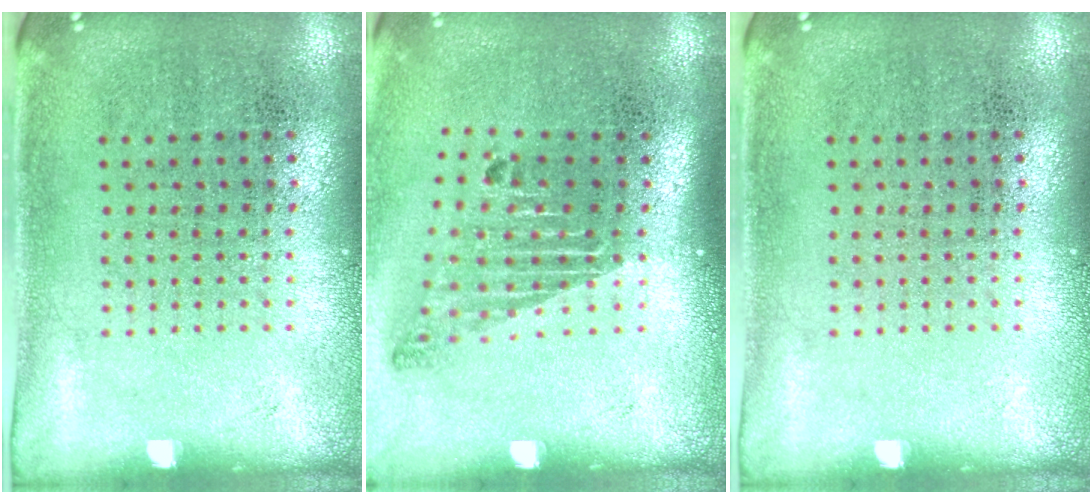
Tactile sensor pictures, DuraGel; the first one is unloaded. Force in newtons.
{"total": 1.8, "press": 1.2, "slide": 1.4}
{"total": 0.0}